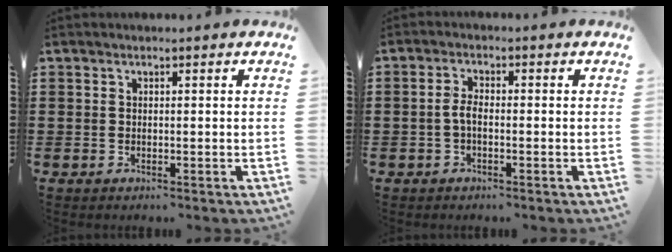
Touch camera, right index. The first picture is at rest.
{"total": 2.5, "force": [-0.7, 0.9, 2.2], "torque": [-0.056, -0.002, -0.018]}